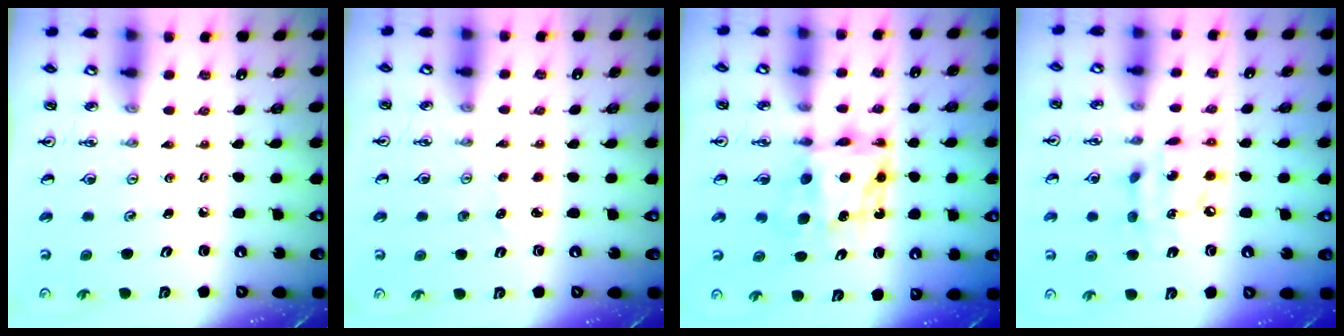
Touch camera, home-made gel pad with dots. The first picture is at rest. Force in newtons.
{"total": 3.2, "press": 3.1, "slide": 0.4}
{"total": 7.1, "press": 7.1, "slide": 0.6}
{"total": 9.5, "press": 9.4, "slide": 0.9}